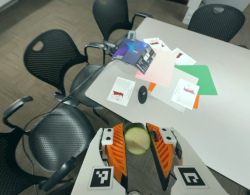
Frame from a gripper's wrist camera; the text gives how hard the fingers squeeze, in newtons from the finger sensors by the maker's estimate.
{"total": 12.6, "left": 12.9, "right": 12.4}